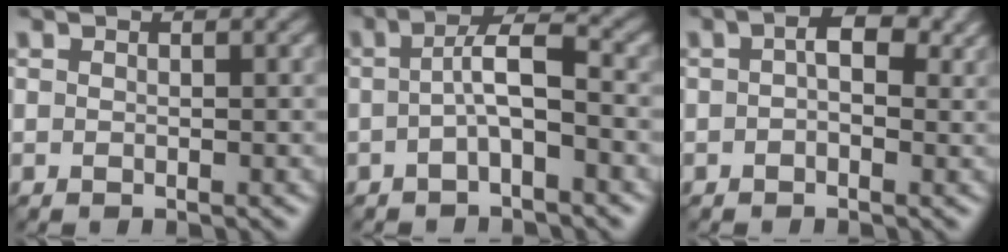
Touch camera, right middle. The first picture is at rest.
{"total": 3.0, "force": [-0.6, 0.6, 2.9], "torque": [-0.051, 0.013, -0.016]}
{"total": 2.8, "force": [0.5, 1.4, 2.4], "torque": [-0.034, 0.006, 0.001]}